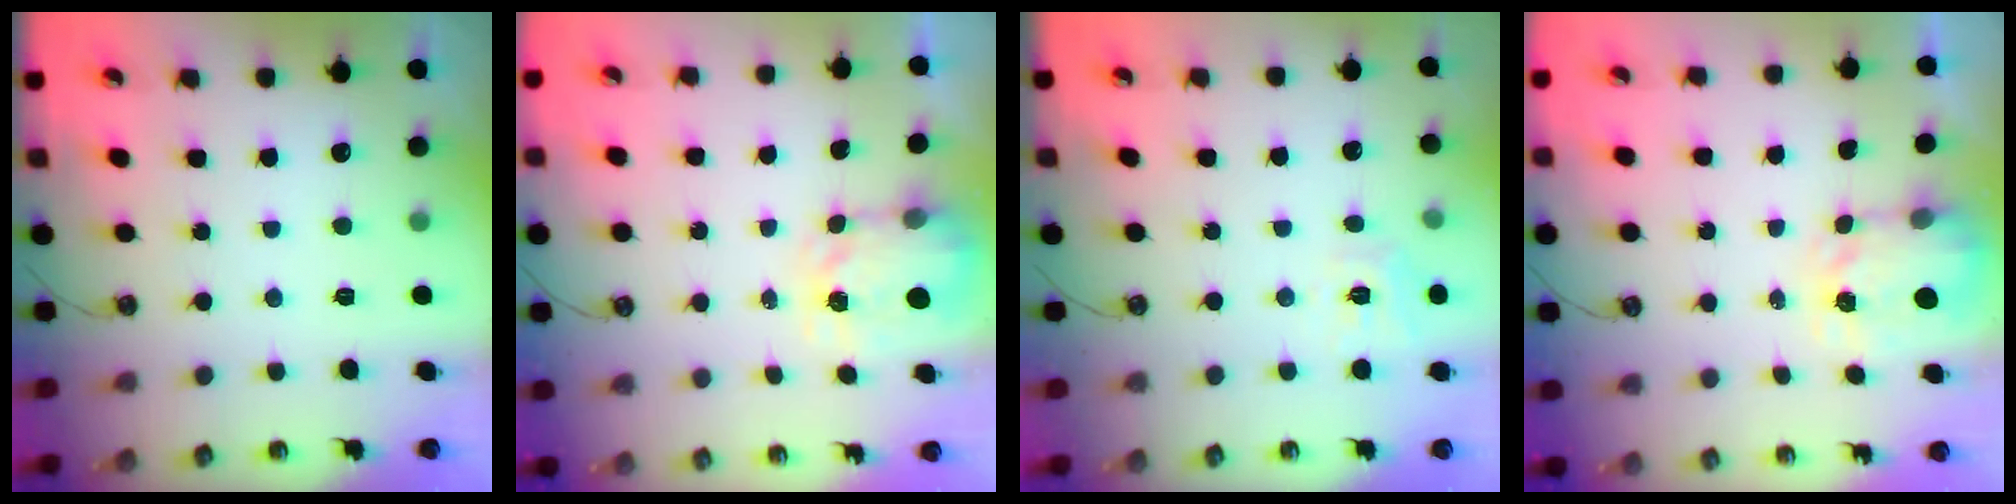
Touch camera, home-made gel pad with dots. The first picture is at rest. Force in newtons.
{"total": 3.7, "press": 3.7, "slide": 0.5}
{"total": 8.0, "press": 8.0, "slide": 0.7}
{"total": 3.5, "press": 3.4, "slide": 0.4}